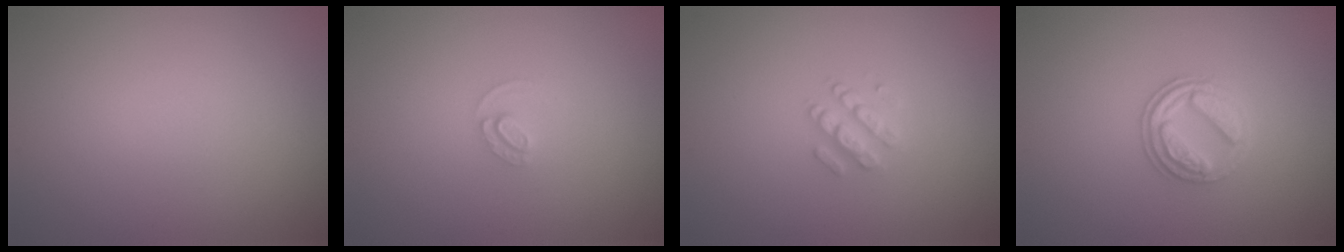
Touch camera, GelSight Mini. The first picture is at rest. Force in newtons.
{"total": 1.2, "press": 1.2, "slide": 0.0}
{"total": 2.1, "press": 2.0, "slide": 0.5}
{"total": 2.9, "press": 2.8, "slide": 0.9}